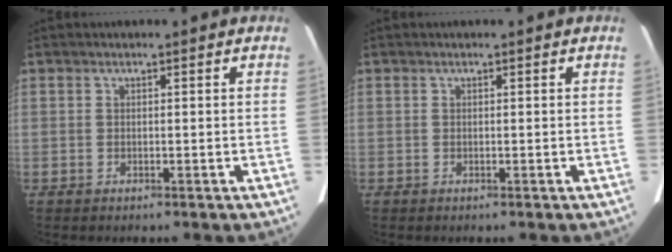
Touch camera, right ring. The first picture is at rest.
{"total": 0.0}